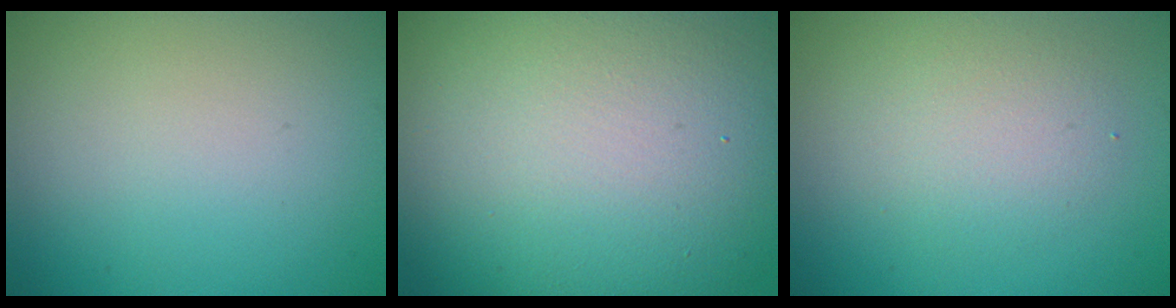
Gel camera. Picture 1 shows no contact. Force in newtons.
{"total": 16.3, "press": 16.2, "slide": 1.4}
{"total": 2.9, "press": 2.9, "slide": 0.2}